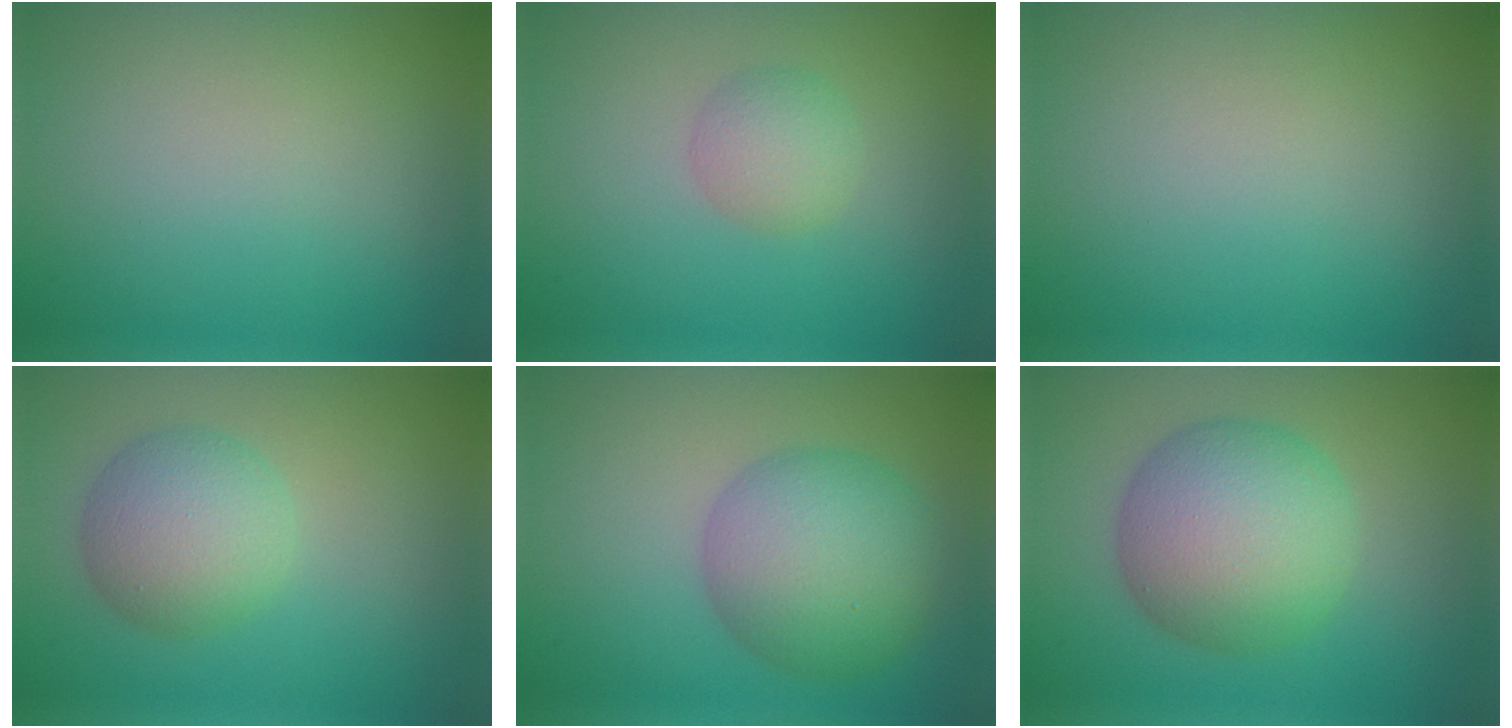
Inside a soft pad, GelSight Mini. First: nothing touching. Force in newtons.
{"total": 2.4, "press": 2.4, "slide": 0.1}
{"total": 0.0}
{"total": 5.1, "press": 5.1, "slide": 0.2}
{"total": 7.6, "press": 7.6, "slide": 0.1}
{"total": 8.5, "press": 8.5, "slide": 0.2}